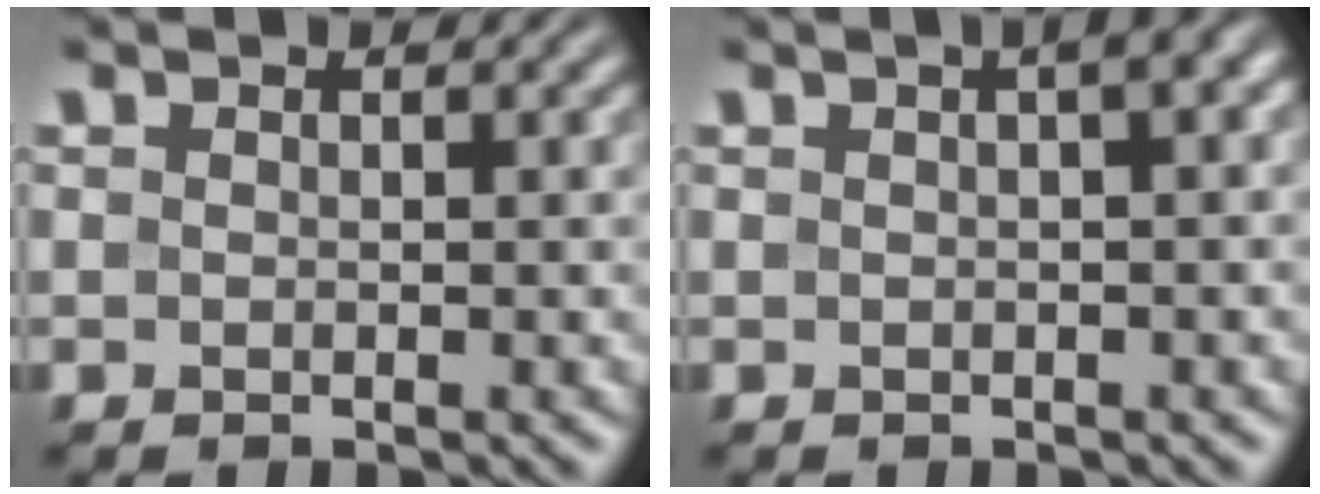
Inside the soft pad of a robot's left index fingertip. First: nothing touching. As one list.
[{"total": 3.1, "force": [1.0, 0.8, 2.8], "torque": [-0.032, 0.016, 0.009]}]